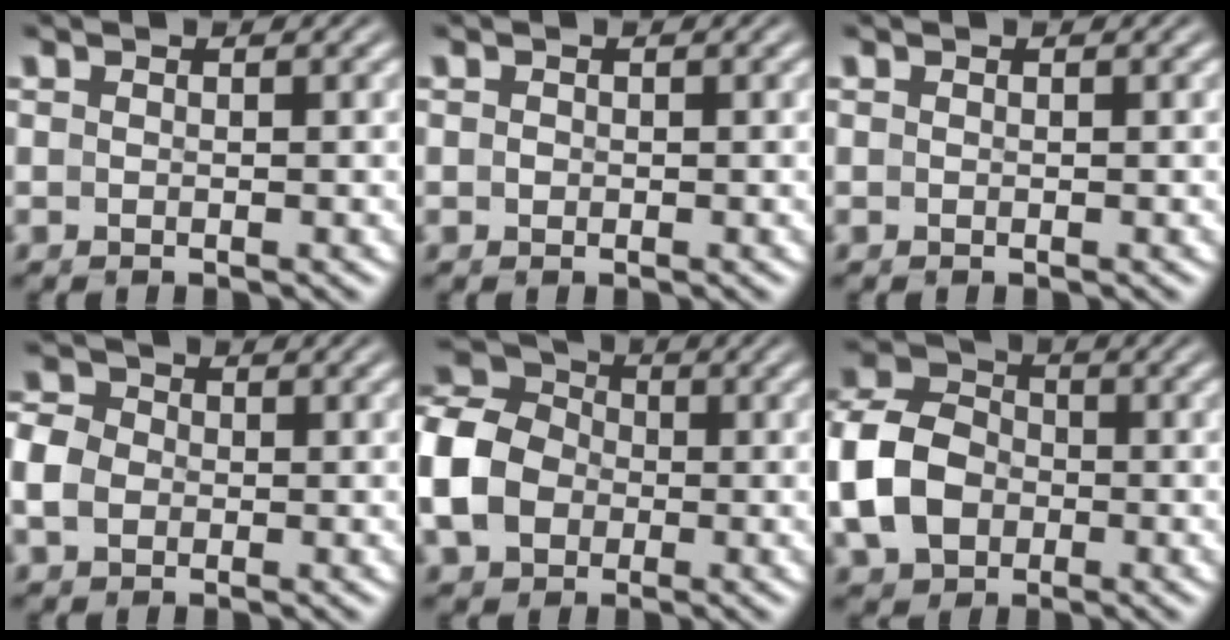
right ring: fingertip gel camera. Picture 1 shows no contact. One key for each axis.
{"total": 0.0}
{"total": 0.0}
{"total": 3.9, "fx": 0.0, "fy": 3.4, "fz": 2.0, "tx": -0.045, "ty": 0.000, "tz": -0.004}
{"total": 9.3, "fx": 0.7, "fy": 7.8, "fz": 5.0, "tx": -0.111, "ty": 0.002, "tz": 0.005}
{"total": 8.0, "fx": -0.7, "fy": 6.8, "fz": 4.1, "tx": -0.093, "ty": -0.014, "tz": -0.009}